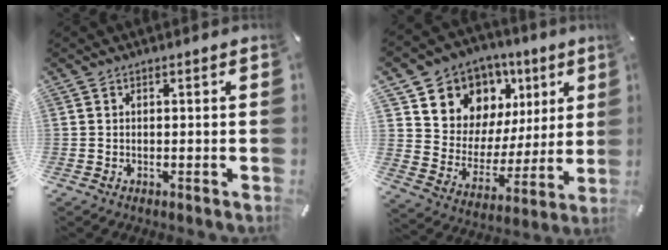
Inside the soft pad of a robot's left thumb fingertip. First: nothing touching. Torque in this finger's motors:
{"motor_torque": [1.91, 1.54, 0.75, -0.36, 0.30]}